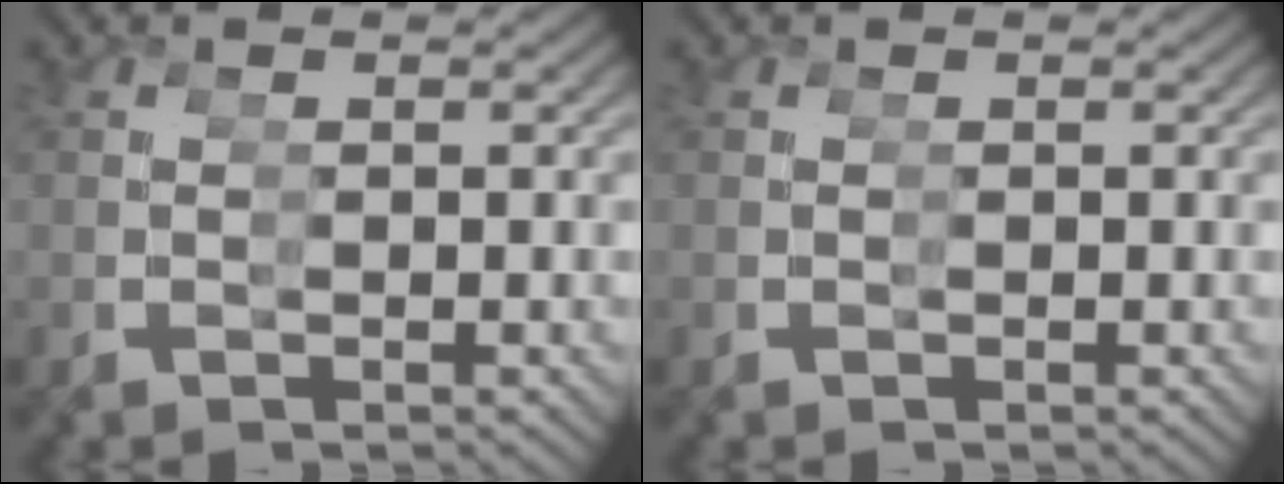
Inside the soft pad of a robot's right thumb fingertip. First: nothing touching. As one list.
[{"total": 0.0}]